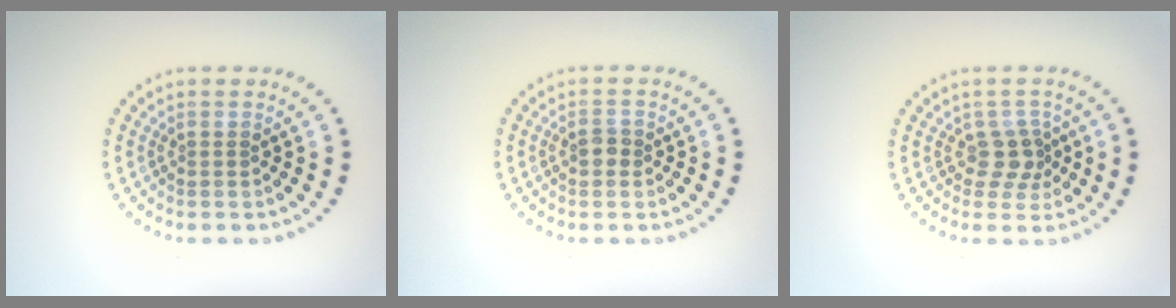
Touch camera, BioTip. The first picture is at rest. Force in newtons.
{"total": 1.3, "press": 1.3, "slide": 0.2}
{"total": 2.4, "press": 1.8, "slide": 1.6}